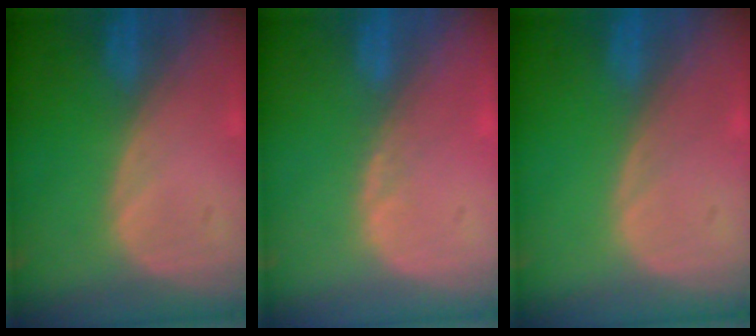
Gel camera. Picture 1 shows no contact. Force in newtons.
{"total": 0.8, "press": 0.8, "slide": 0.3}
{"total": 0.0}